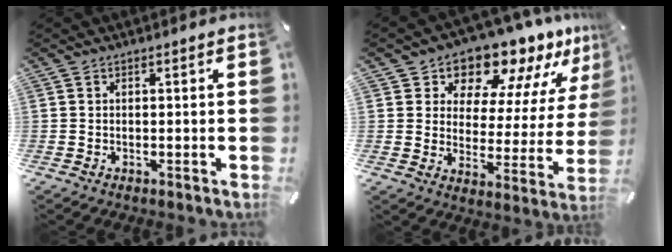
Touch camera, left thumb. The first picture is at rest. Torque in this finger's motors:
{"motor_torque": [0.81, 0.23, 0.78, -0.02, 0.19]}